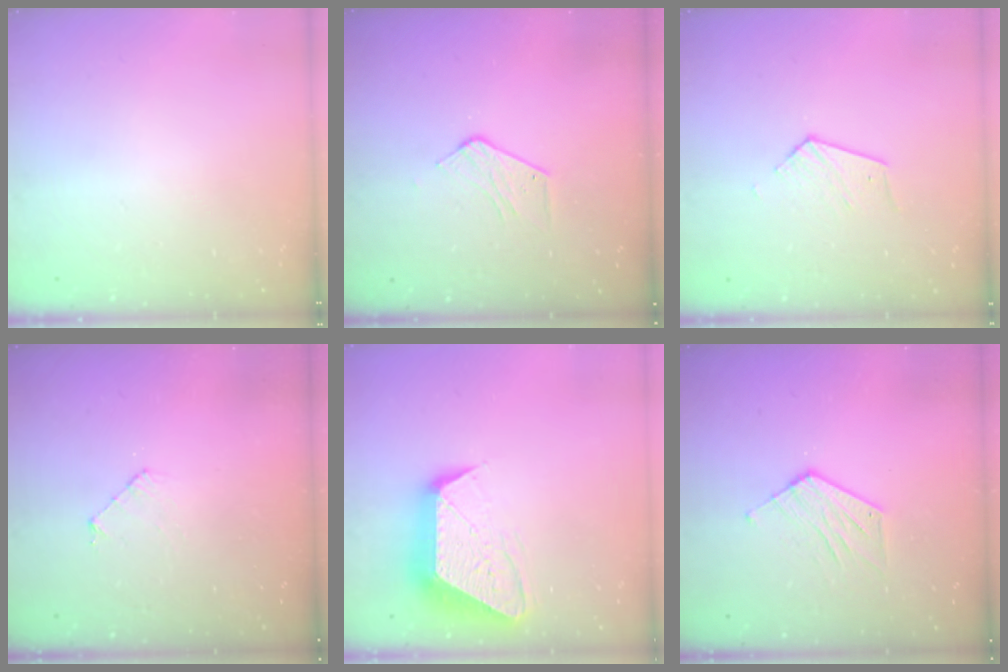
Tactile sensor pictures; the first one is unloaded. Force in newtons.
{"total": 4.0, "press": 4.0, "slide": 0.3}
{"total": 4.0, "press": 4.0, "slide": 0.4}
{"total": 4.9, "press": 4.8, "slide": 0.3}
{"total": 13.9, "press": 13.9, "slide": 0.9}
{"total": 6.4, "press": 6.4, "slide": 0.4}